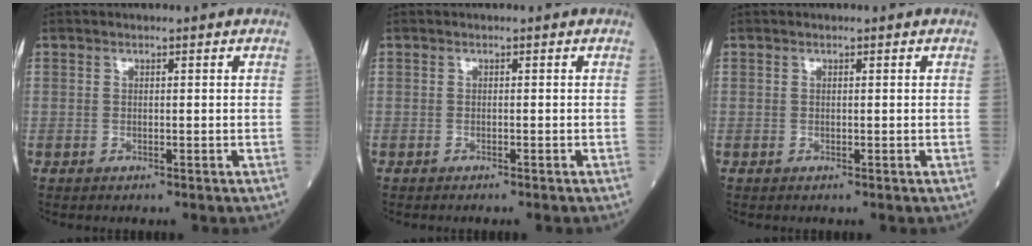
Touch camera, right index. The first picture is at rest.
{"total": 2.2, "force": [-2.0, 0.0, 0.9], "torque": [-0.015, -0.002, -0.023]}
{"total": 0.0}